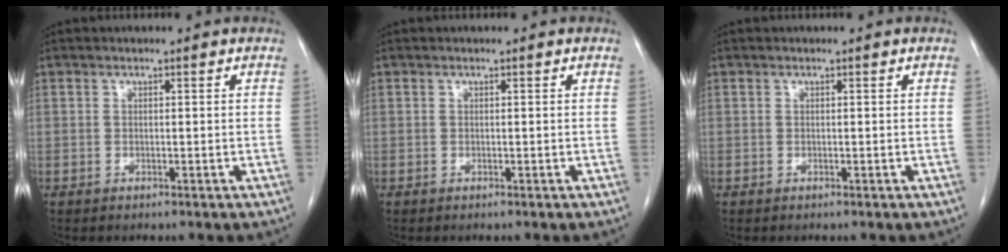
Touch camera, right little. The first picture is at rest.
{"total": 0.0}
{"total": 0.0}